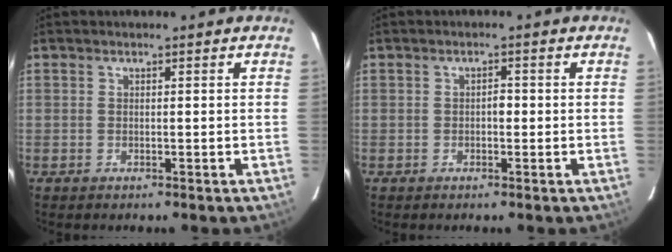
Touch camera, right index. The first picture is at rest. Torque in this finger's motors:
{"motor_torque": [0.14, 0.07, -0.01, 0.02]}